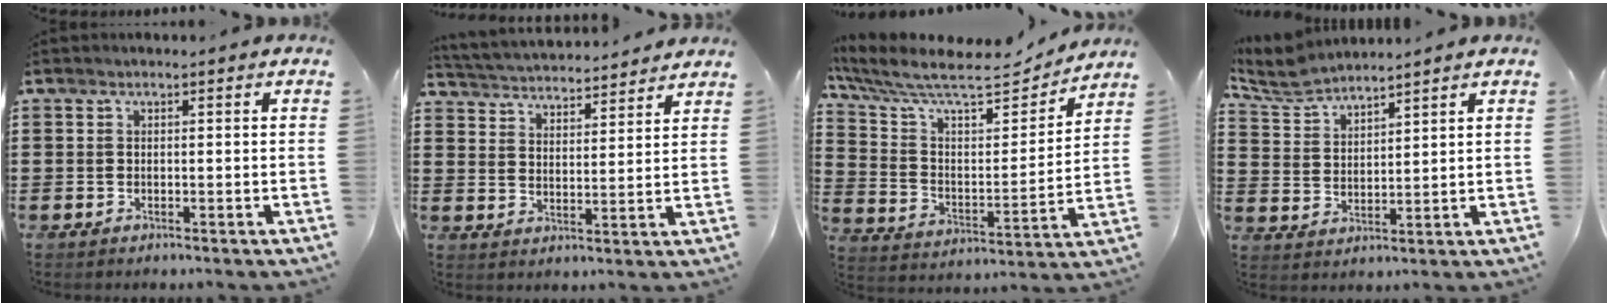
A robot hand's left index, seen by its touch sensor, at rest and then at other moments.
{"total": 3.7, "force": [3.7, 0.1, -0.2], "torque": [-0.018, -0.026, 0.061]}
{"total": 10.4, "force": [8.6, 1.9, 5.6], "torque": [-0.141, -0.056, 0.143]}
{"total": 5.2, "force": [5.0, 0.8, 1.2], "torque": [-0.043, -0.017, 0.091]}